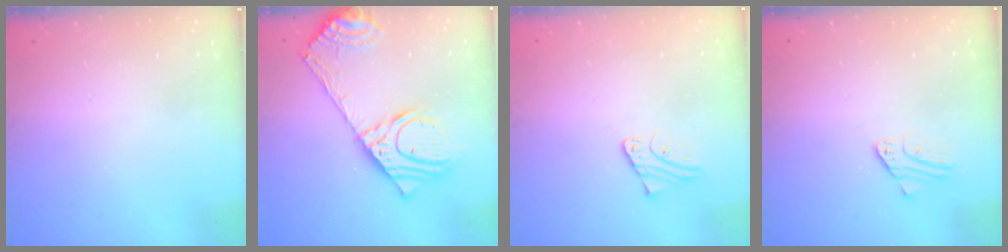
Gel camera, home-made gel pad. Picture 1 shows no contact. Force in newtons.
{"total": 17.2, "press": 16.8, "slide": 3.3}
{"total": 1.8, "press": 1.8, "slide": 0.2}
{"total": 1.9, "press": 1.9, "slide": 0.1}